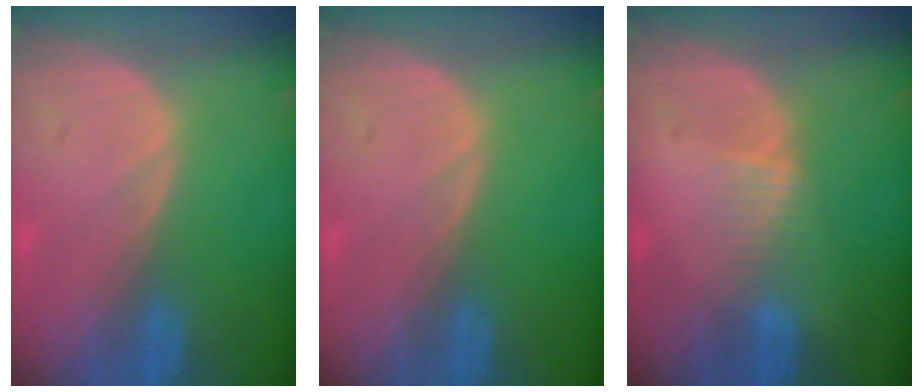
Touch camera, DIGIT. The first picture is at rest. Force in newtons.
{"total": 0.0}
{"total": 1.9, "press": 1.9, "slide": 0.2}